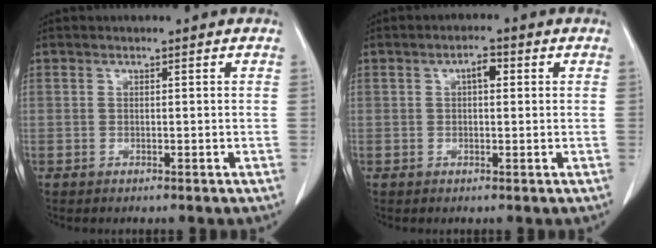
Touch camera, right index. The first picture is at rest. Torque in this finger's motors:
{"motor_torque": [0.27, -0.11, 0.07, 0.05]}